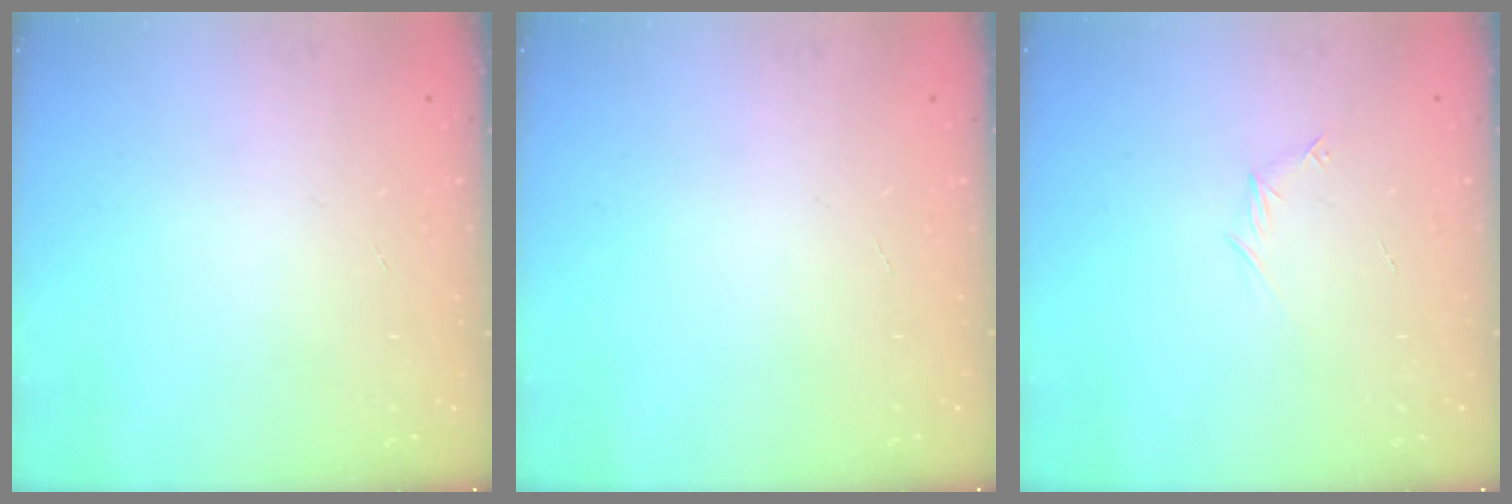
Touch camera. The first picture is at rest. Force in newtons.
{"total": 0.0}
{"total": 4.0, "press": 3.8, "slide": 1.2}